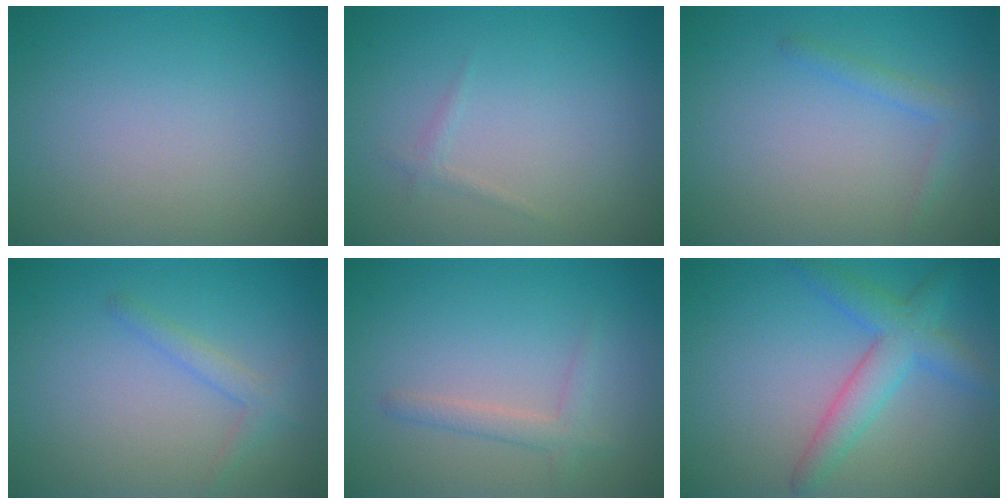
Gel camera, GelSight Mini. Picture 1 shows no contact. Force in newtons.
{"total": 0.6, "press": 0.6, "slide": 0.1}
{"total": 1.4, "press": 1.4, "slide": 0.1}
{"total": 1.5, "press": 1.5, "slide": 0.1}
{"total": 1.8, "press": 1.7, "slide": 0.1}
{"total": 2.9, "press": 2.9, "slide": 0.2}